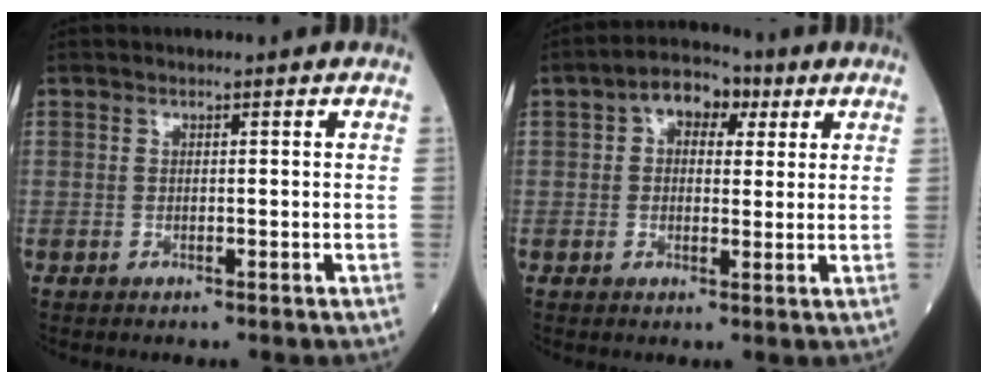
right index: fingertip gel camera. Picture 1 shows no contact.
{"total": 6.5, "force": [2.5, 4.0, 4.4], "torque": [-0.064, 0.028, 0.034]}